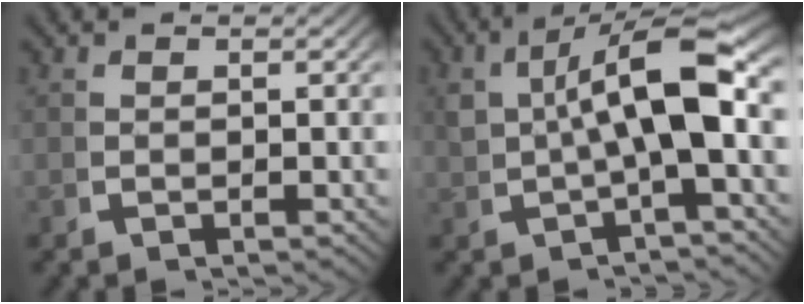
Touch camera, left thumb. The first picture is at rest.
{"total": 8.5, "force": [1.0, 3.5, 7.6], "torque": [-0.122, 0.004, 0.019]}